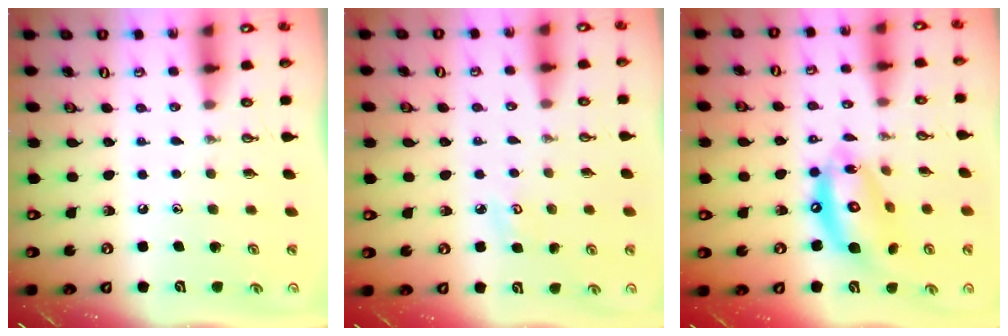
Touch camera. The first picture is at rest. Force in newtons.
{"total": 3.6, "press": 3.5, "slide": 0.4}
{"total": 14.9, "press": 14.8, "slide": 1.4}